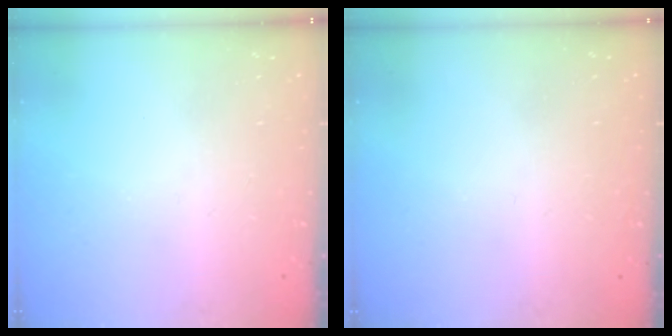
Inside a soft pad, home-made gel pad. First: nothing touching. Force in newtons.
{"total": 1.6, "press": 1.6, "slide": 0.1}